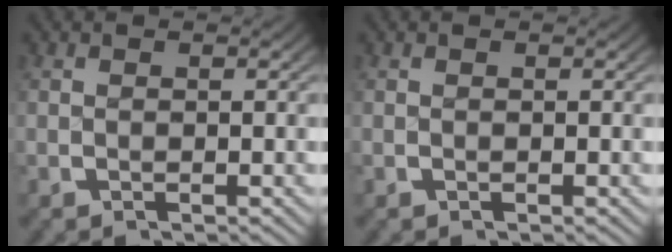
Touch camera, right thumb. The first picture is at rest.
{"total": 0.0}